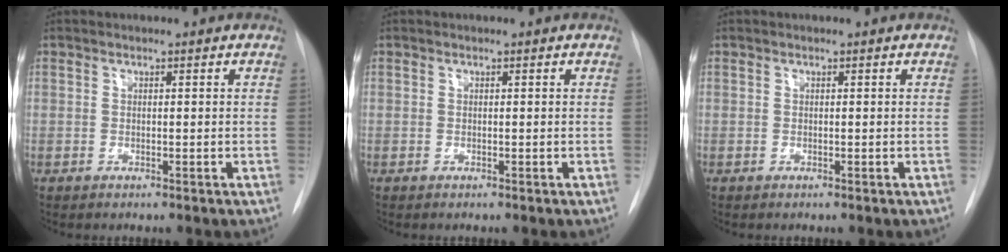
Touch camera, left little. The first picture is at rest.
{"total": 0.0}
{"total": 0.0}